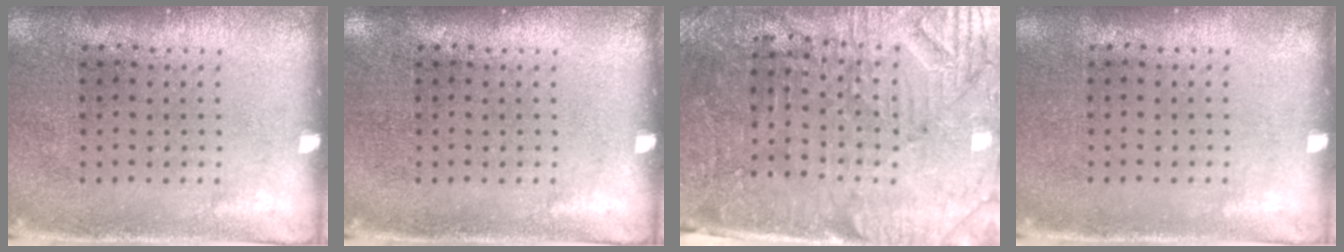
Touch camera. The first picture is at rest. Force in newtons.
{"total": 0.0}
{"total": 3.7, "press": 3.5, "slide": 1.3}
{"total": 0.0}